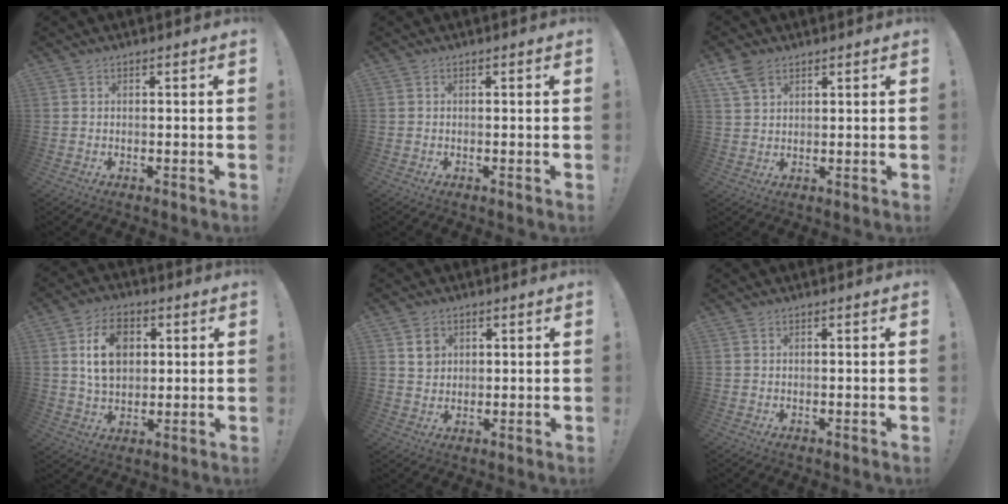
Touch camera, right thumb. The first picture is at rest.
{"total": 0.0}
{"total": 6.1, "force": [3.9, 3.4, 3.2], "torque": [-0.061, -0.011, 0.076]}
{"total": 12.1, "force": [3.5, 8.9, 7.4], "torque": [-0.115, 0.005, 0.065]}
{"total": 4.6, "force": [2.2, 3.9, 1.0], "torque": [-0.004, -0.006, 0.038]}
{"total": 0.0}